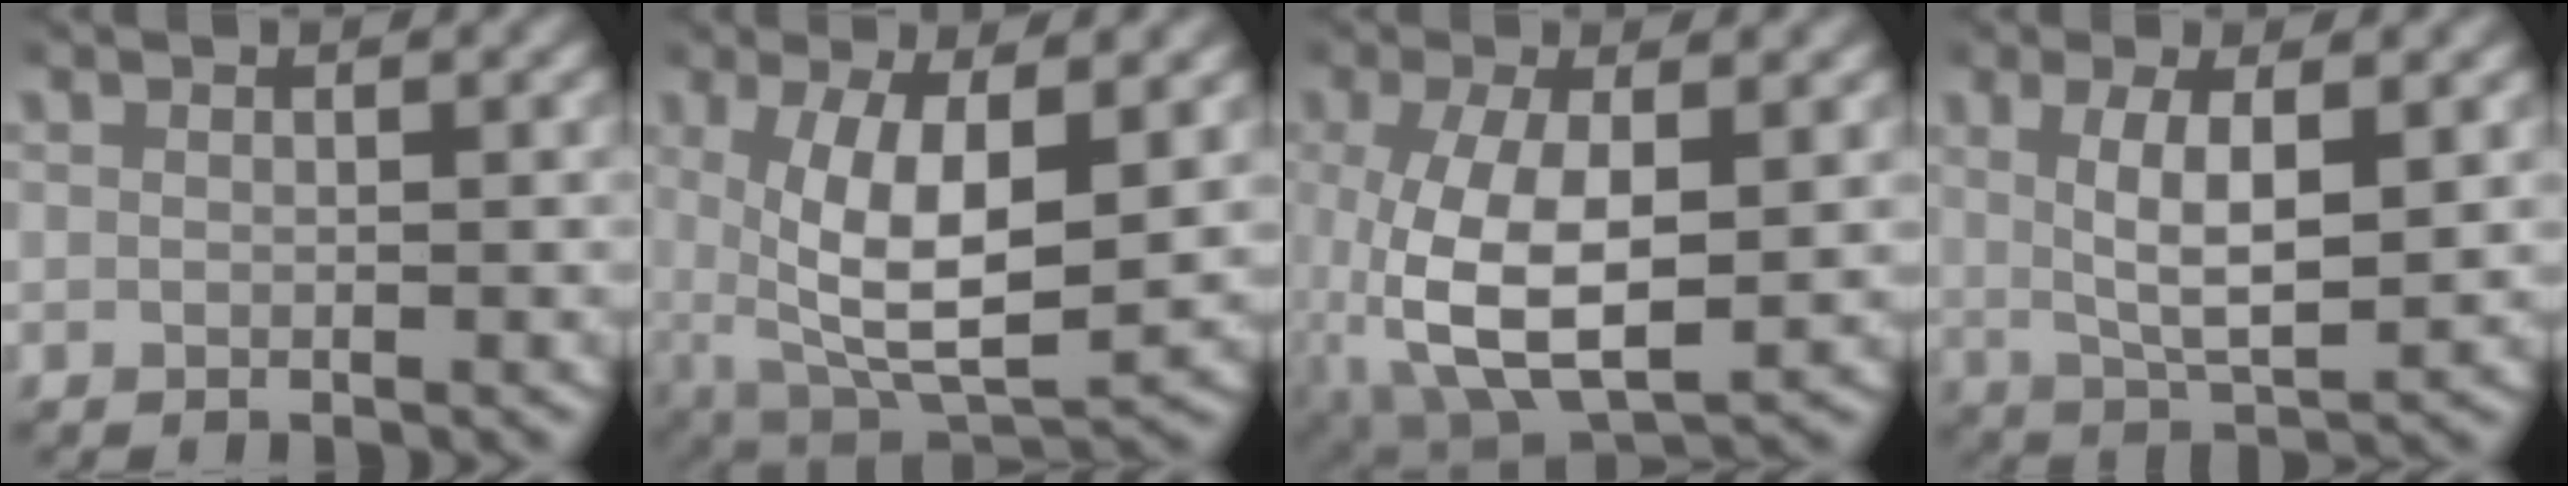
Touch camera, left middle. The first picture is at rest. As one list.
[{"total": 8.9, "force": [0.4, 4.6, 7.7], "torque": [-0.144, -0.032, 0.031]}, {"total": 8.7, "force": [-1.2, 4.8, 7.2], "torque": [-0.160, -0.043, 0.010]}, {"total": 4.8, "force": [0.9, 1.7, 4.4], "torque": [-0.072, -0.007, 0.023]}]